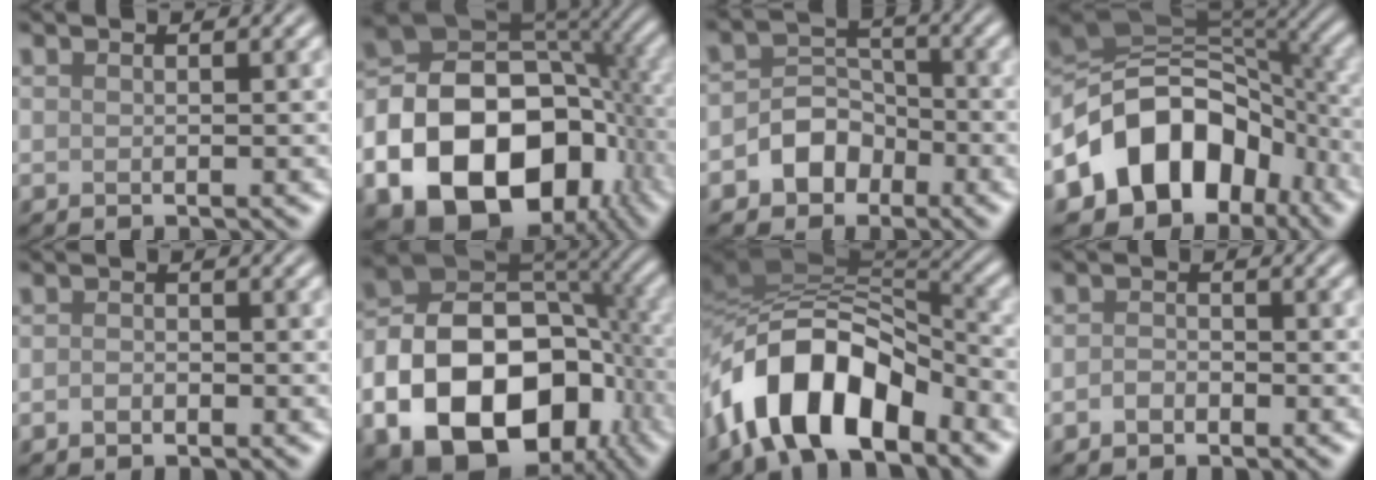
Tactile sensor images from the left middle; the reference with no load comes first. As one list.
[{"total": 19.7, "force": [-6.8, 14.0, 12.1], "torque": [-0.211, -0.019, -0.115]}, {"total": 3.9, "force": [-1.9, 3.0, 1.6], "torque": [-0.018, 0.006, -0.035]}, {"total": 11.8, "force": [-5.3, 8.5, 6.3], "torque": [-0.098, 0.020, -0.112]}, {"total": 1.1, "force": [-0.5, 0.7, 0.6], "torque": [-0.013, -0.001, -0.013]}, {"total": 17.0, "force": [-5.8, 11.6, 11.0], "torque": [-0.188, -0.019, -0.097]}, {"total": 10.9, "force": [-5.9, 5.2, 7.5], "torque": [-0.120, 0.017, -0.115]}, {"total": 1.4, "force": [-0.8, 1.0, 0.8], "torque": [-0.015, 0.002, -0.018]}]